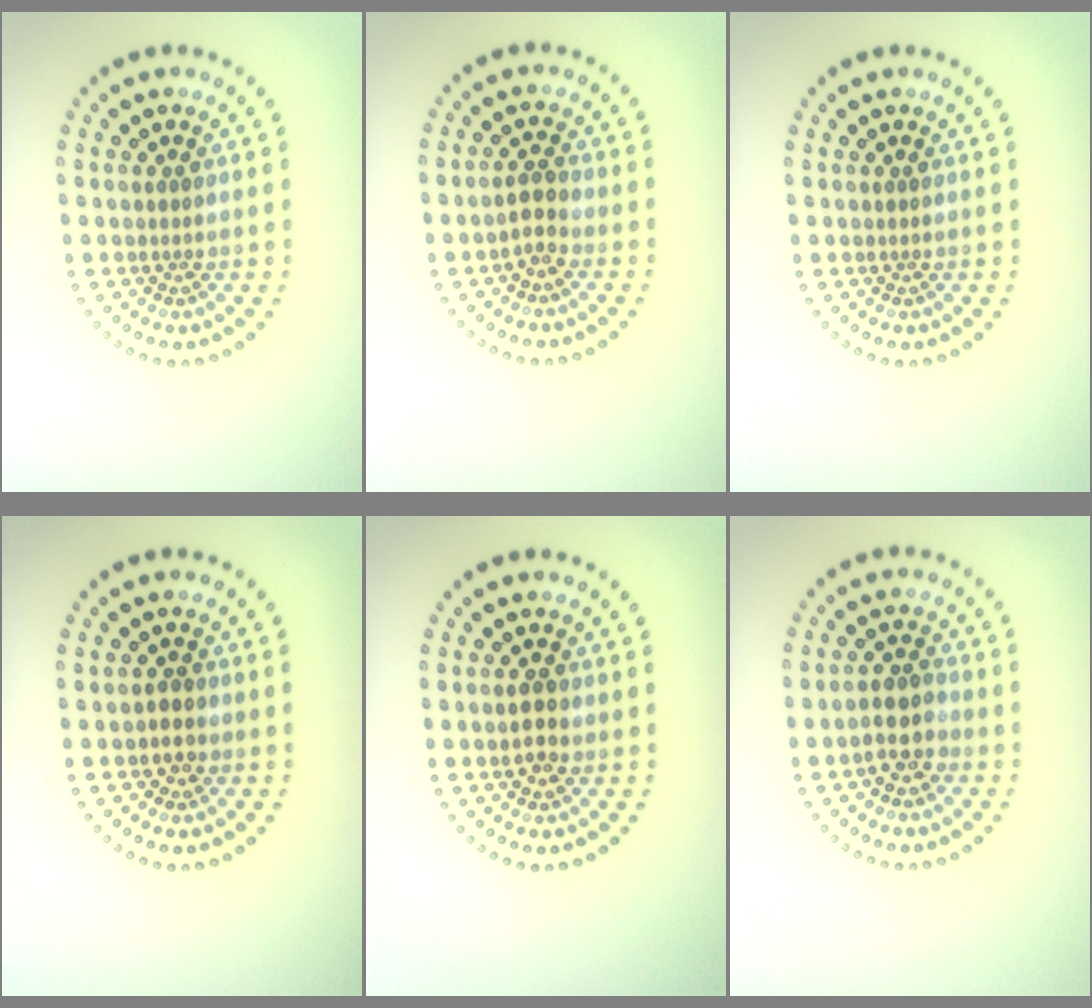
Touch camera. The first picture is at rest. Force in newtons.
{"total": 1.7, "press": 1.6, "slide": 0.6}
{"total": 0.0}
{"total": 1.0, "press": 0.9, "slide": 0.5}
{"total": 2.0, "press": 2.0, "slide": 0.0}
{"total": 2.7, "press": 2.5, "slide": 0.9}